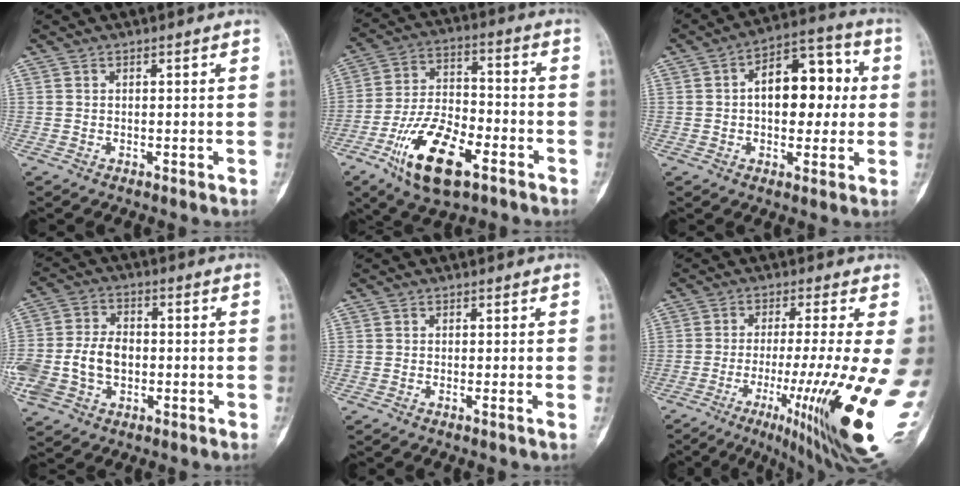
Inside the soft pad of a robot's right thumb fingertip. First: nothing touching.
{"total": 16.4, "force": [-8.2, 7.4, 12.1], "torque": [-0.215, 0.041, -0.145]}
{"total": 13.6, "force": [1.2, 8.1, 10.9], "torque": [-0.119, 0.029, 0.010]}
{"total": 13.2, "force": [-2.0, 9.7, 8.8], "torque": [-0.192, 0.021, -0.032]}
{"total": 0.6, "force": [-0.1, -0.3, 0.5], "torque": [-0.004, 0.000, -0.005]}
{"total": 14.7, "force": [-3.3, 1.2, 14.3], "torque": [-0.158, -0.023, -0.038]}